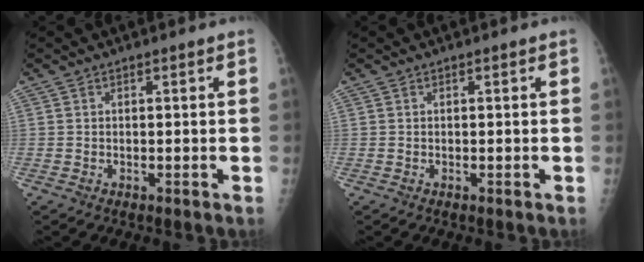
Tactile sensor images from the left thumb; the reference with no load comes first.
{"total": 0.0}